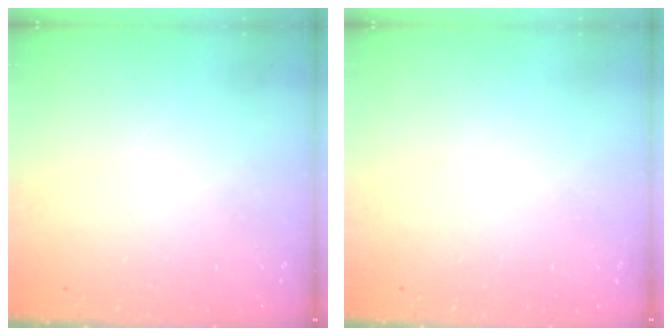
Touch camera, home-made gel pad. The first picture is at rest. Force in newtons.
{"total": 0.0}